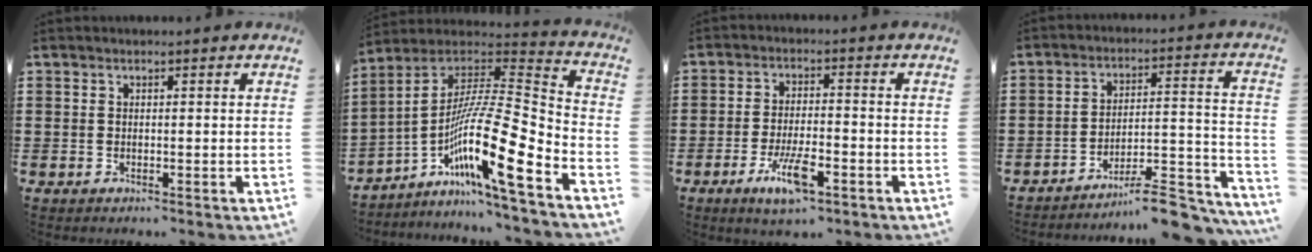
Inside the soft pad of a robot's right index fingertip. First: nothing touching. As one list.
[{"total": 16.1, "force": [-7.5, 2.1, 14.1], "torque": [-0.267, -0.018, -0.144]}, {"total": 7.3, "force": [-3.7, 2.1, 5.9], "torque": [-0.125, -0.007, -0.068]}, {"total": 9.5, "force": [-8.4, 1.4, 4.1], "torque": [-0.050, 0.027, -0.157]}]